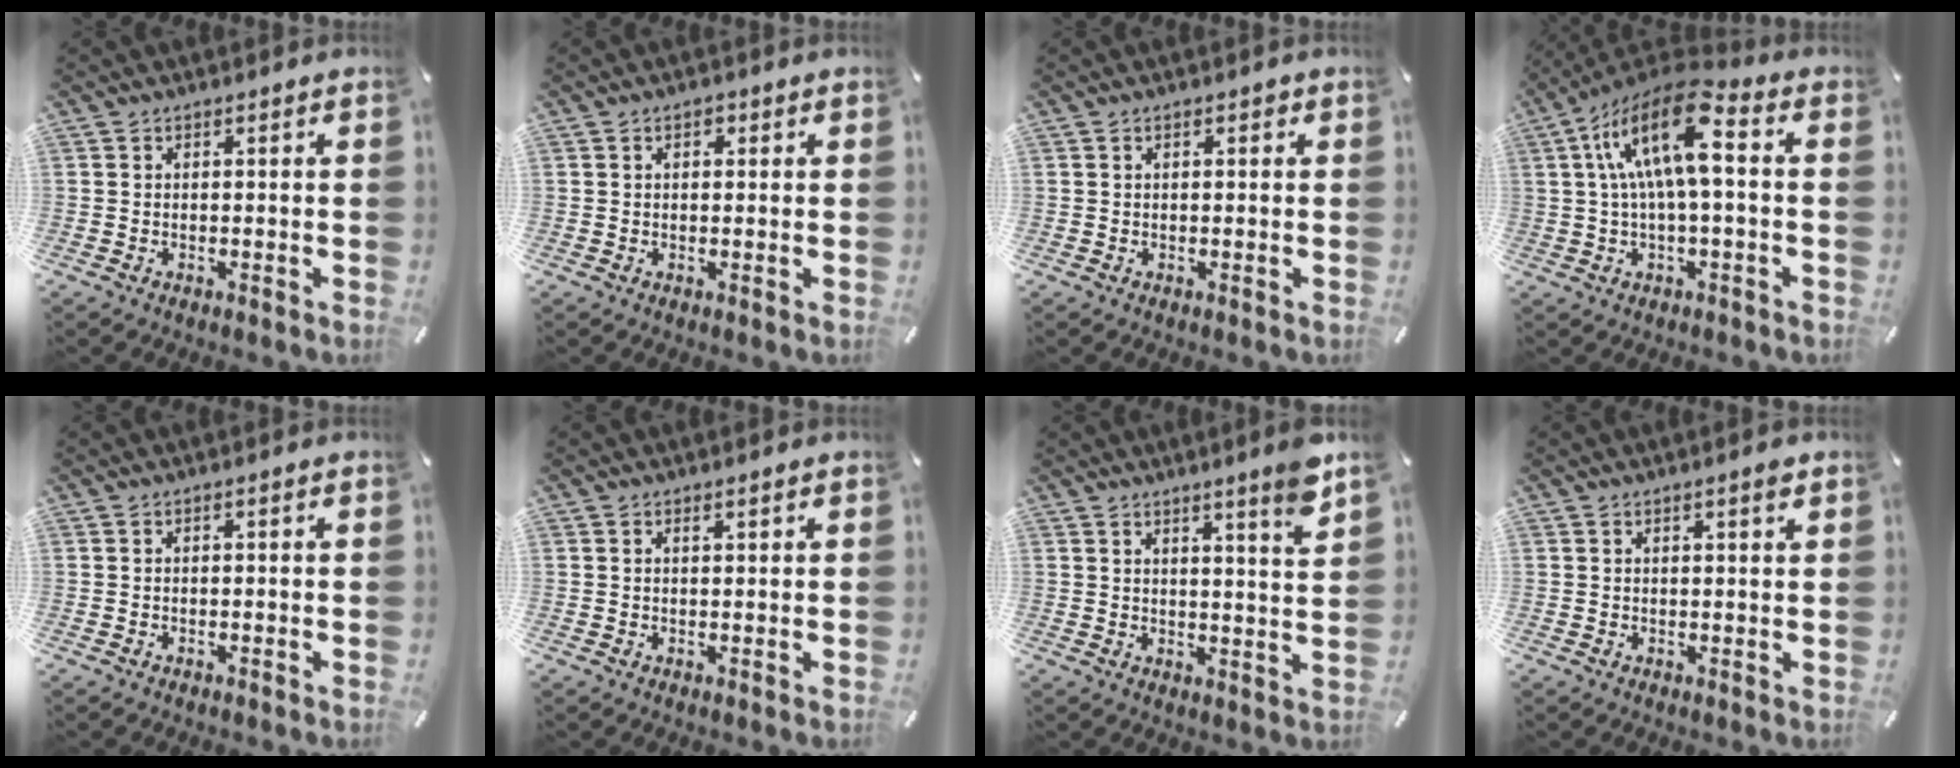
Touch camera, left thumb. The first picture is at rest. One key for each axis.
{"total": 2.1, "fx": 0.7, "fy": 1.3, "fz": 1.6, "tx": -0.025, "ty": 0.003, "tz": 0.009}
{"total": 1.2, "fx": 0.4, "fy": 0.7, "fz": 0.9, "tx": -0.020, "ty": 0.006, "tz": 0.005}
{"total": 17.0, "fx": 3.3, "fy": 6.5, "fz": 15.4, "tx": -0.300, "ty": -0.006, "tz": 0.053}
{"total": 0.0}
{"total": 0.7, "fx": 0.4, "fy": 0.2, "fz": 0.6, "tx": -0.011, "ty": 0.000, "tz": 0.007}
{"total": 6.7, "fx": 5.1, "fy": -0.2, "fz": 4.2, "tx": -0.063, "ty": -0.037, "tz": 0.082}
{"total": 1.7, "fx": 1.1, "fy": 0.2, "fz": 1.3, "tx": -0.026, "ty": 0.001, "tz": 0.018}